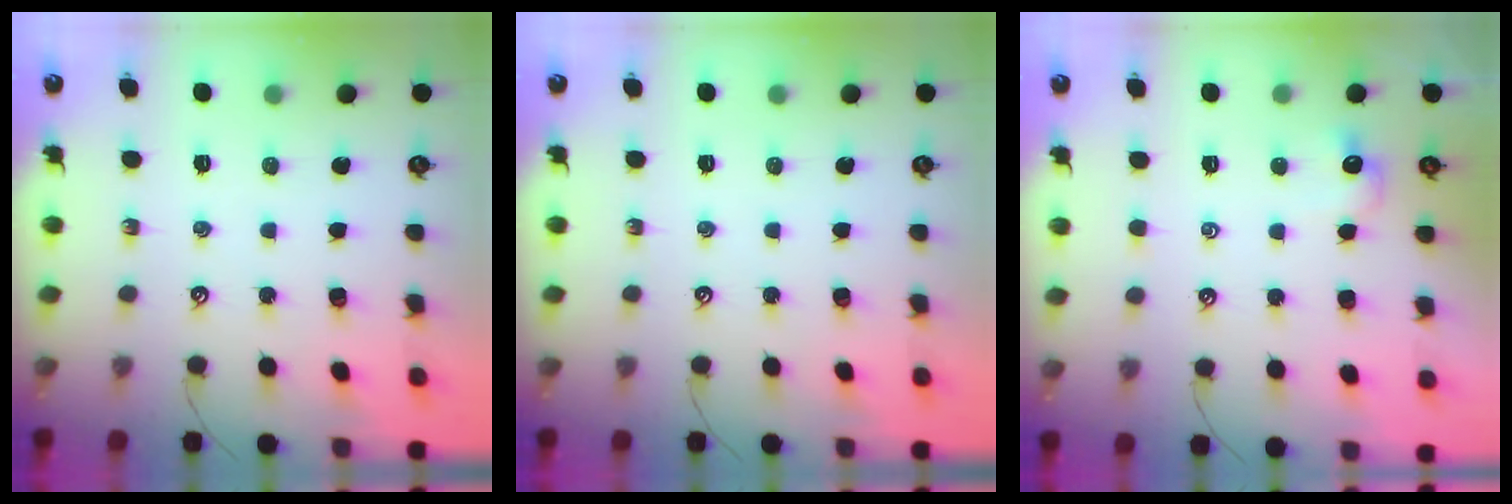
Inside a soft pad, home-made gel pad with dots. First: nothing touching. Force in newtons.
{"total": 0.0}
{"total": 1.6, "press": 1.6, "slide": 0.3}